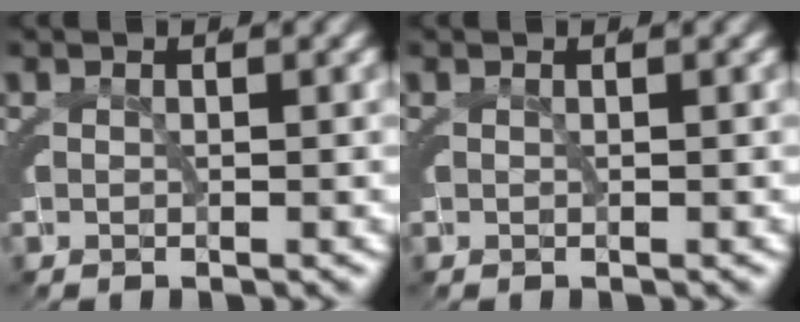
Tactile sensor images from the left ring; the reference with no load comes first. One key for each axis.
{"total": 0.0}